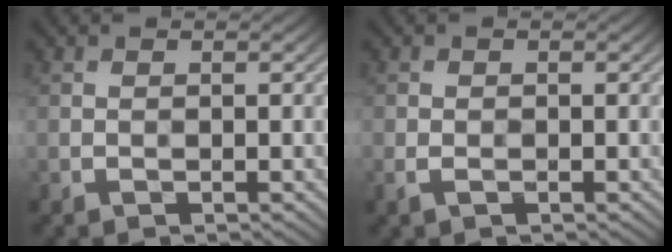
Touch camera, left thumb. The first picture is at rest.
{"total": 1.4, "force": [-0.7, 0.9, 0.8], "torque": [-0.023, -0.004, -0.013]}